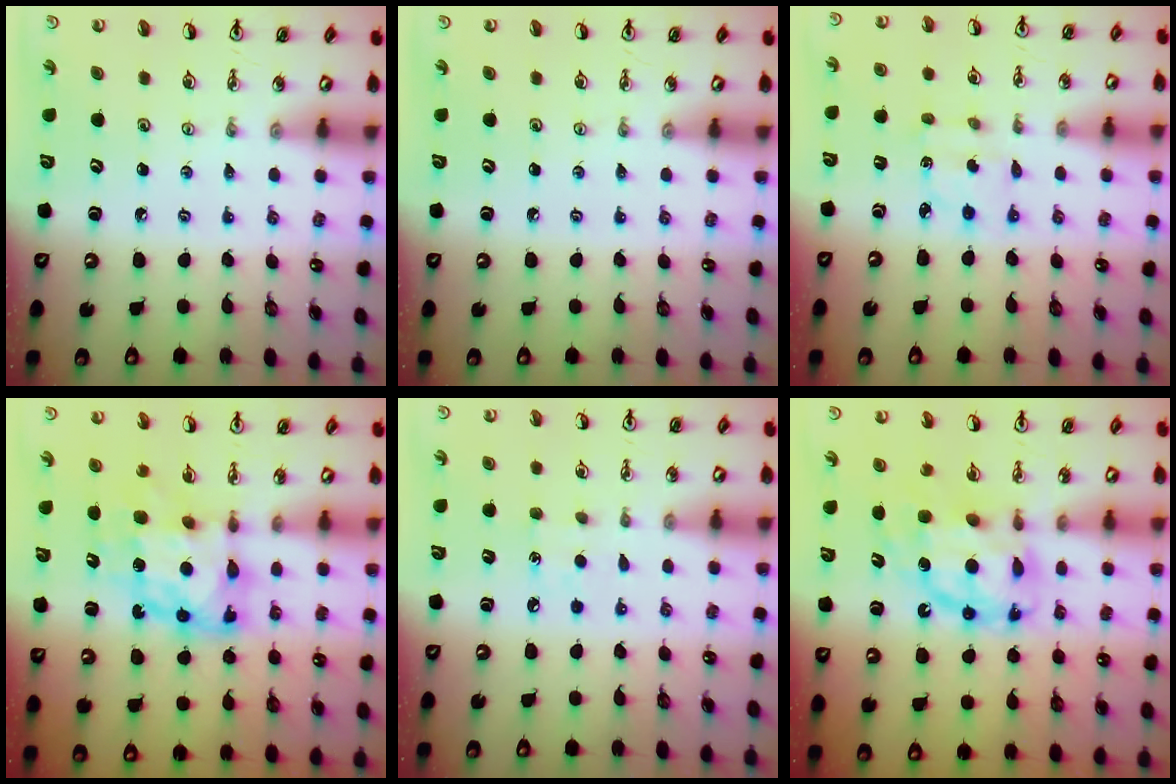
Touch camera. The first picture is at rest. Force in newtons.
{"total": 0.0}
{"total": 2.3, "press": 2.3, "slide": 0.2}
{"total": 10.9, "press": 10.8, "slide": 1.0}
{"total": 6.2, "press": 6.1, "slide": 0.7}
{"total": 12.3, "press": 12.3, "slide": 1.1}